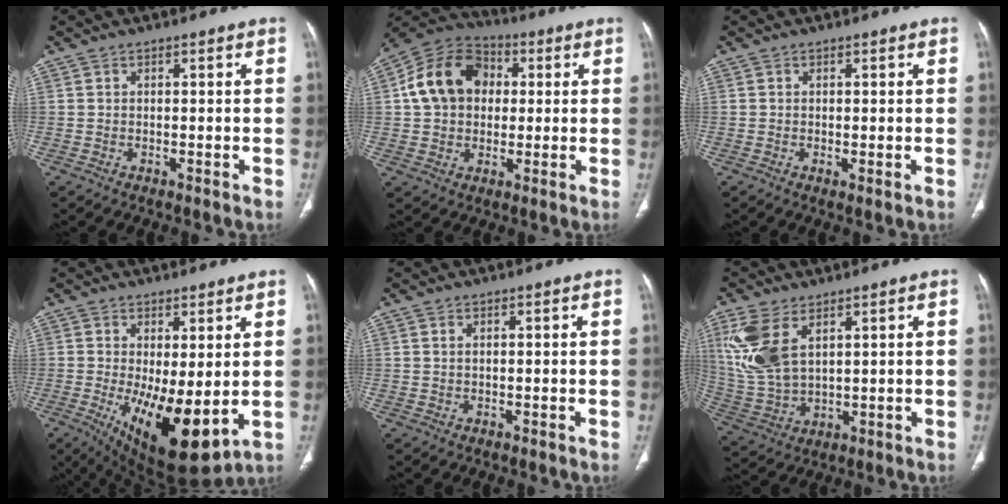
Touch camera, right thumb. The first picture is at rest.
{"total": 14.6, "force": [2.2, 11.5, 8.8], "torque": [-0.136, 0.021, 0.028]}
{"total": 0.9, "force": [-0.1, 0.2, 0.9], "torque": [-0.021, -0.006, 0.000]}
{"total": 14.4, "force": [-1.8, 5.4, 13.3], "torque": [-0.214, -0.032, -0.006]}
{"total": 0.6, "force": [0.3, 0.2, 0.4], "torque": [-0.012, 0.003, 0.006]}
{"total": 12.2, "force": [5.3, 6.5, 8.9], "torque": [-0.206, -0.011, 0.124]}